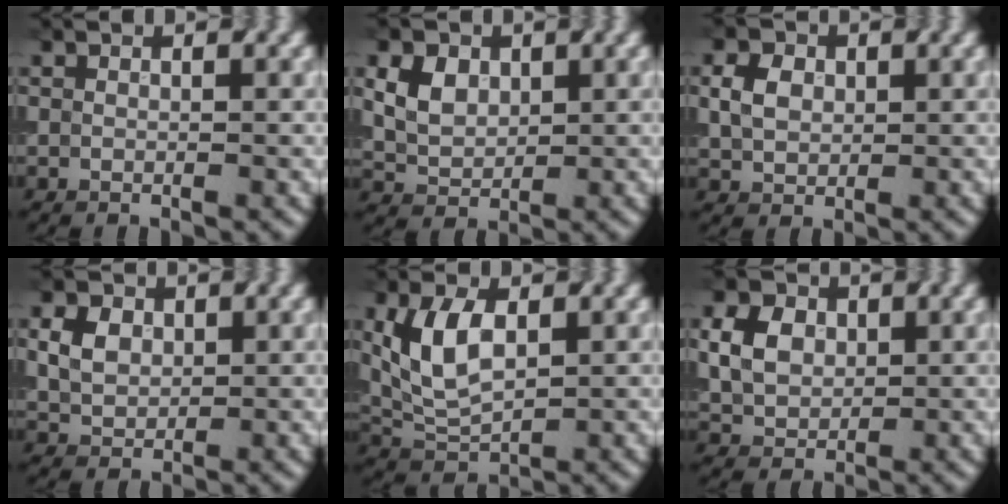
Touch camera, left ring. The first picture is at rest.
{"total": 4.7, "force": [1.7, 3.3, 2.9], "torque": [-0.069, 0.016, 0.035]}
{"total": 2.8, "force": [0.4, 2.1, 1.7], "torque": [-0.042, 0.008, 0.013]}
{"total": 3.1, "force": [0.8, 2.3, 1.9], "torque": [-0.045, 0.006, 0.017]}
{"total": 5.5, "force": [1.0, 3.1, 4.5], "torque": [-0.100, 0.009, 0.029]}
{"total": 4.3, "force": [0.9, 3.2, 2.7], "torque": [-0.066, 0.011, 0.021]}